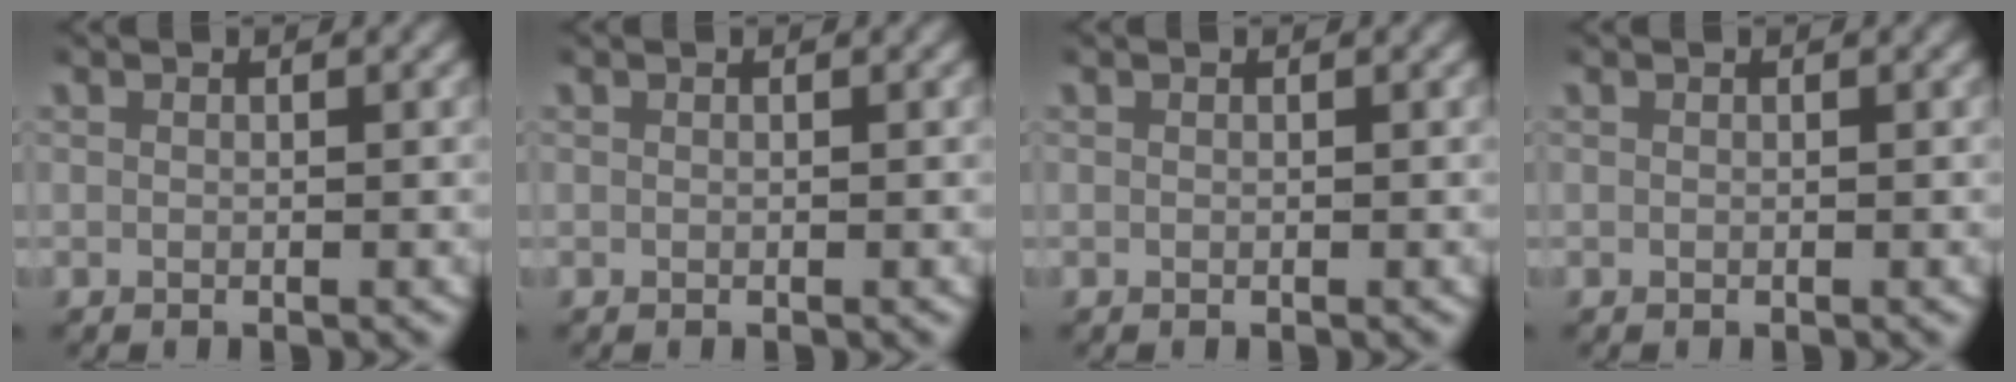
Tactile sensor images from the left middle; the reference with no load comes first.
{"total": 0.0}
{"total": 0.0}
{"total": 0.0}